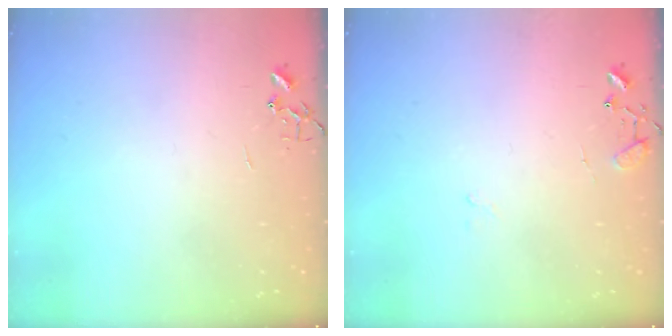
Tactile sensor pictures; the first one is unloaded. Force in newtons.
{"total": 9.3, "press": 9.3, "slide": 0.7}